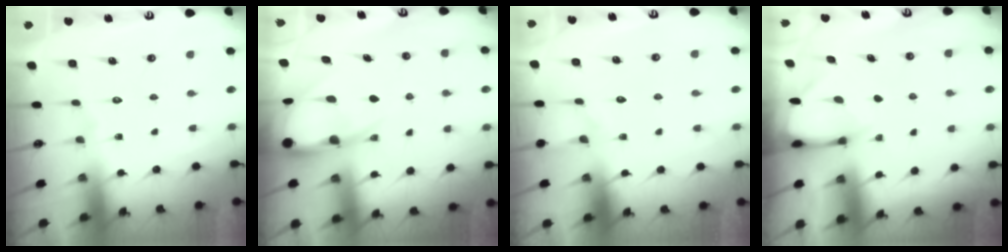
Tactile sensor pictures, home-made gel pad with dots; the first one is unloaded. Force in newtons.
{"total": 9.2, "press": 9.2, "slide": 0.9}
{"total": 3.6, "press": 3.6, "slide": 0.4}
{"total": 2.5, "press": 2.5, "slide": 0.3}